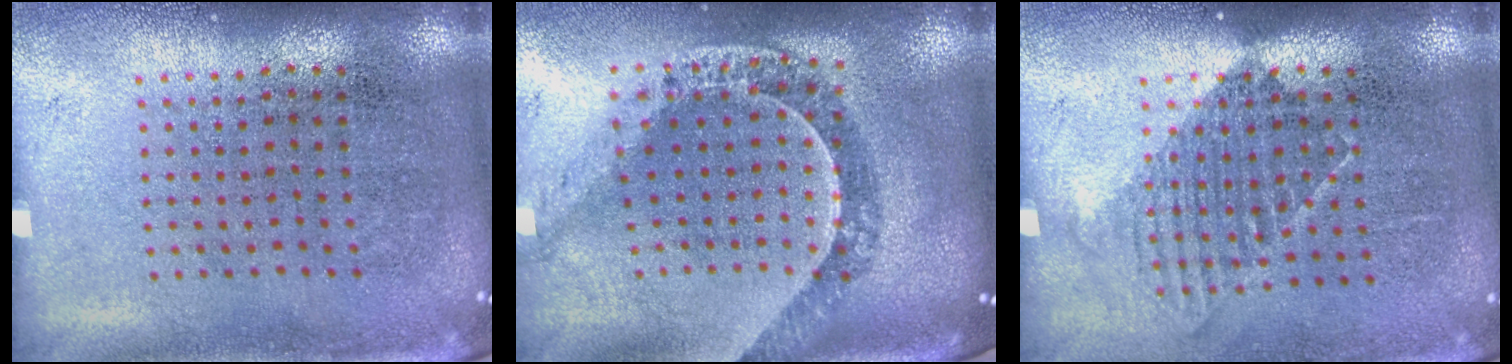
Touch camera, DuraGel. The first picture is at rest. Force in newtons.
{"total": 1.1, "press": 1.1, "slide": 0.3}
{"total": 1.2, "press": 1.0, "slide": 0.7}